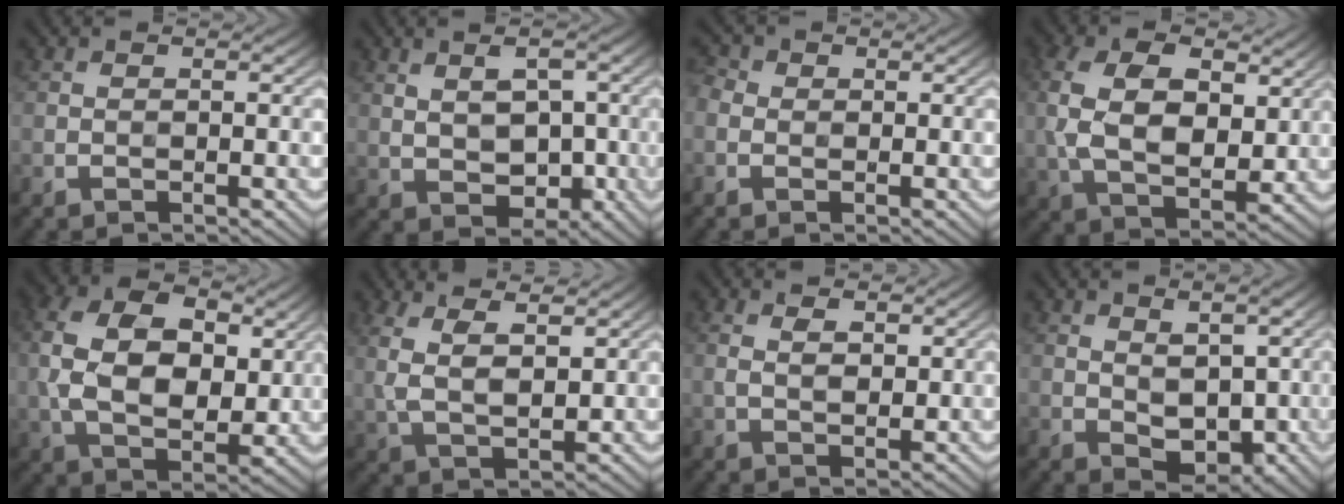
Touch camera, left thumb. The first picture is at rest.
{"total": 6.3, "force": [0.7, 3.8, 4.9], "torque": [-0.070, -0.004, 0.021]}
{"total": 2.3, "force": [-0.2, 2.0, 1.0], "torque": [-0.028, 0.004, -0.009]}
{"total": 11.0, "force": [2.3, 6.3, 8.7], "torque": [-0.197, -0.006, 0.042]}
{"total": 12.0, "force": [2.2, 7.4, 9.2], "torque": [-0.197, -0.002, 0.037]}
{"total": 6.2, "force": [2.8, 2.4, 4.9], "torque": [-0.118, 0.000, 0.056]}
{"total": 3.1, "force": [1.4, 1.5, 2.3], "torque": [-0.053, -0.001, 0.027]}
{"total": 4.1, "force": [0.9, 2.3, 3.2], "torque": [-0.055, -0.008, 0.021]}